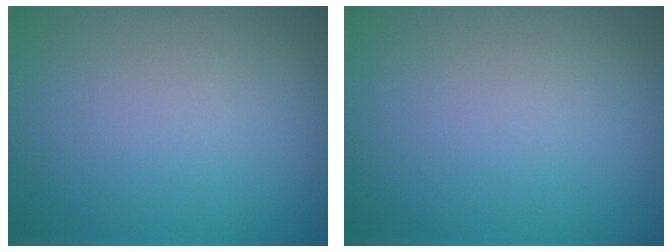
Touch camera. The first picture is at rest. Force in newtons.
{"total": 0.0}